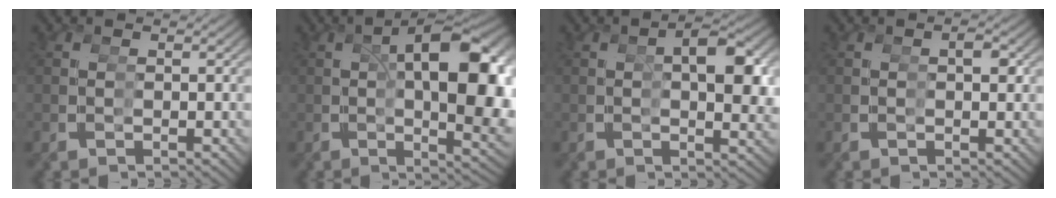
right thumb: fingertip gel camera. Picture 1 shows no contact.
{"total": 12.1, "force": [1.1, 4.2, 11.2], "torque": [-0.140, 0.009, 0.020]}
{"total": 3.9, "force": [0.9, 0.2, 3.8], "torque": [-0.042, 0.019, 0.011]}
{"total": 0.8, "force": [0.2, -0.7, 0.1], "torque": [-0.003, 0.010, 0.005]}